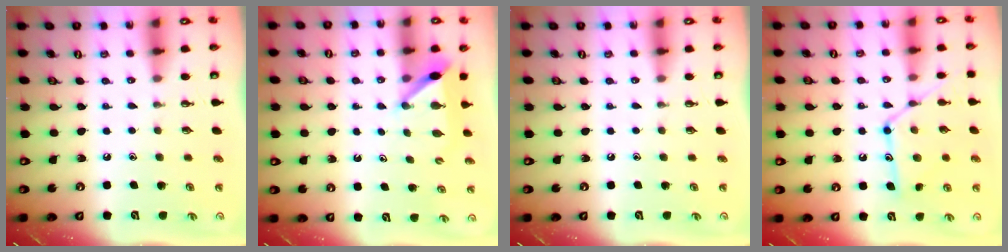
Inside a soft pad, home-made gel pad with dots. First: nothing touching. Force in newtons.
{"total": 5.8, "press": 5.8, "slide": 0.4}
{"total": 0.0}
{"total": 13.6, "press": 13.5, "slide": 0.7}